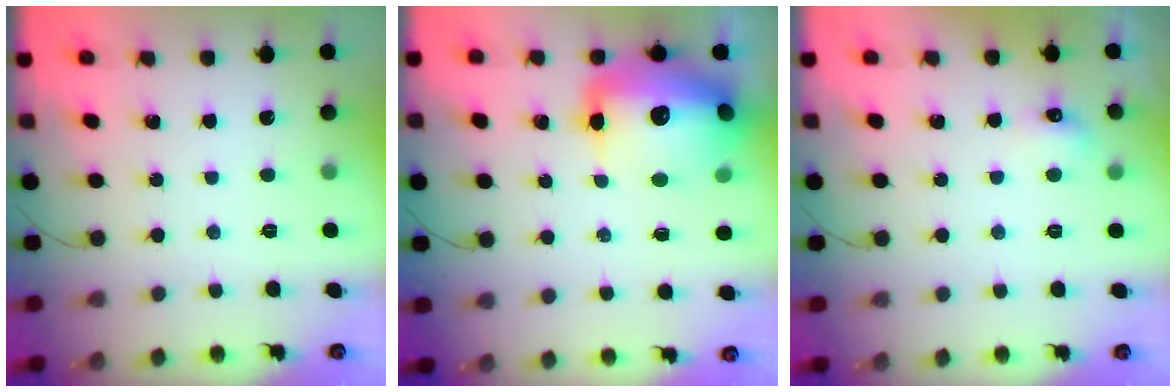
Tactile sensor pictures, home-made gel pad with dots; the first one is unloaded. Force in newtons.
{"total": 20.6, "press": 20.0, "slide": 4.9}
{"total": 5.0, "press": 4.8, "slide": 1.4}